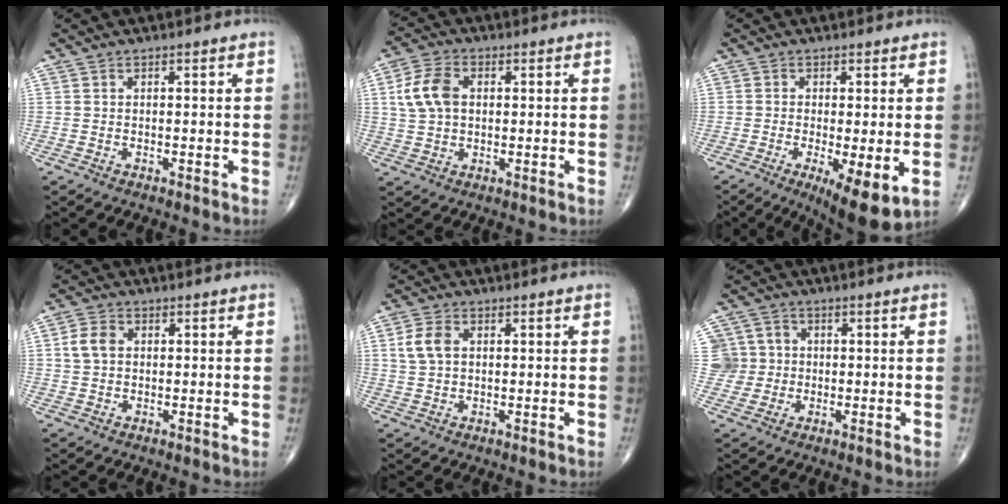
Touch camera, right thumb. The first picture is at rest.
{"total": 8.1, "force": [1.4, 5.5, 5.8], "torque": [-0.112, 0.009, 0.027]}
{"total": 9.8, "force": [-2.9, 2.7, 9.0], "torque": [-0.143, -0.024, -0.042]}
{"total": 4.2, "force": [0.7, 3.1, 2.7], "torque": [-0.054, 0.006, 0.010]}
{"total": 4.9, "force": [1.1, 3.3, 3.4], "torque": [-0.071, 0.004, 0.021]}
{"total": 7.2, "force": [0.7, 7.1, 0.8], "torque": [0.010, 0.020, 0.012]}